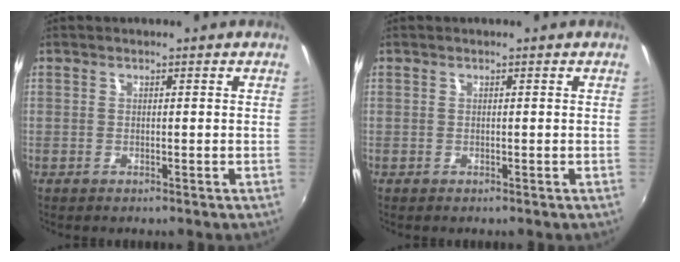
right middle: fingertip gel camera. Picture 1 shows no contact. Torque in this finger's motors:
{"motor_torque": [0.23, -0.23, 0.09, 0.00]}